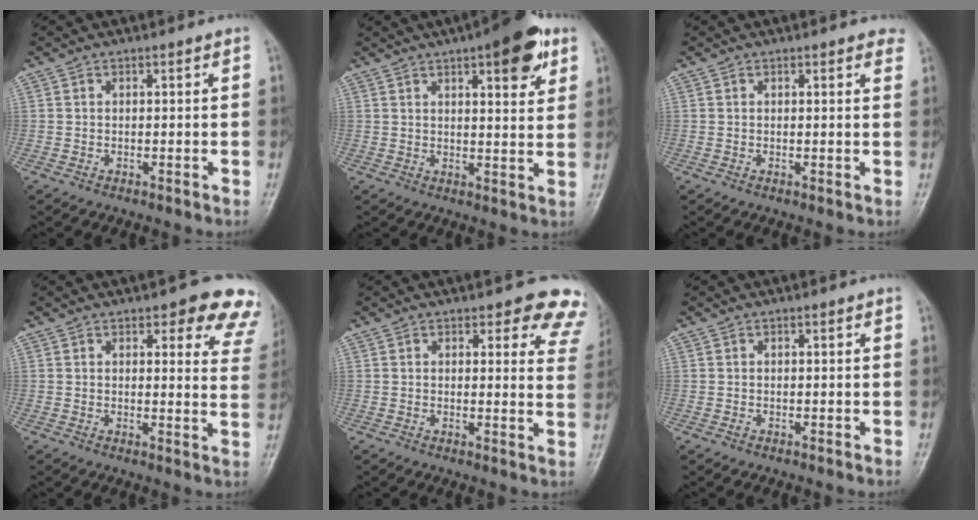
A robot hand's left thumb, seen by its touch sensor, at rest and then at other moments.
{"total": 11.3, "force": [5.9, 3.8, 8.8], "torque": [-0.091, -0.020, 0.073]}
{"total": 2.4, "force": [1.7, 0.9, 1.4], "torque": [-0.001, -0.001, 0.015]}
{"total": 11.3, "force": [8.2, 4.5, 6.3], "torque": [-0.017, -0.035, 0.069]}
{"total": 10.0, "force": [8.3, 4.1, 3.8], "torque": [0.014, -0.040, 0.061]}
{"total": 0.5, "force": [0.0, 0.3, 0.4], "torque": [-0.003, 0.001, 0.000]}